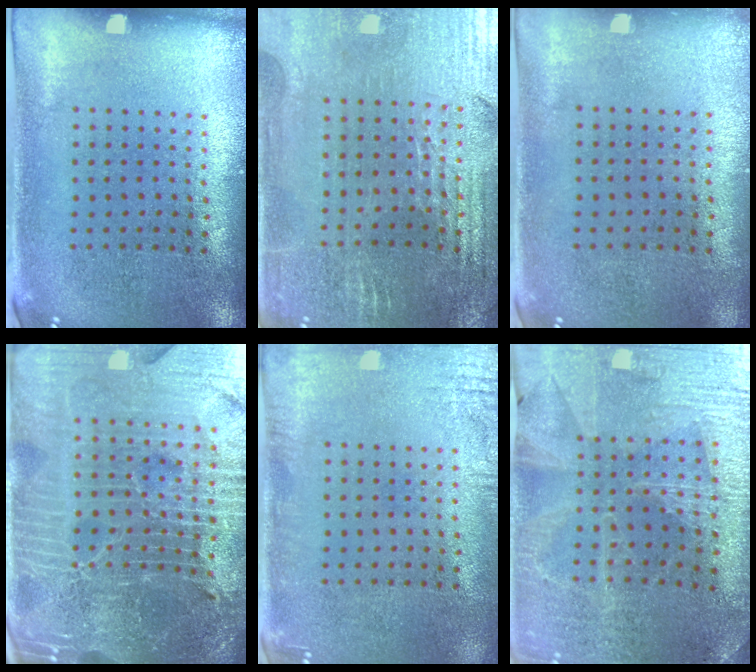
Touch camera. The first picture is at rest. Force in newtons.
{"total": 2.8, "press": 2.8, "slide": 0.5}
{"total": 0.0}
{"total": 7.2, "press": 6.2, "slide": 3.7}
{"total": 2.0, "press": 2.0, "slide": 0.2}
{"total": 2.3, "press": 2.3, "slide": 0.5}